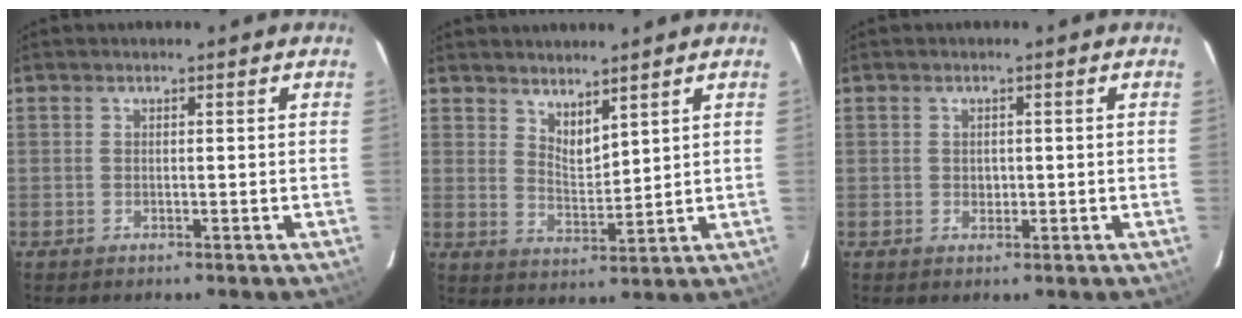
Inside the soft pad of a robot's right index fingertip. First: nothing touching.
{"total": 4.9, "force": [4.1, 1.6, 2.3], "torque": [-0.035, -0.009, 0.074]}
{"total": 1.2, "force": [0.1, 1.2, 0.4], "torque": [-0.002, 0.001, 0.002]}